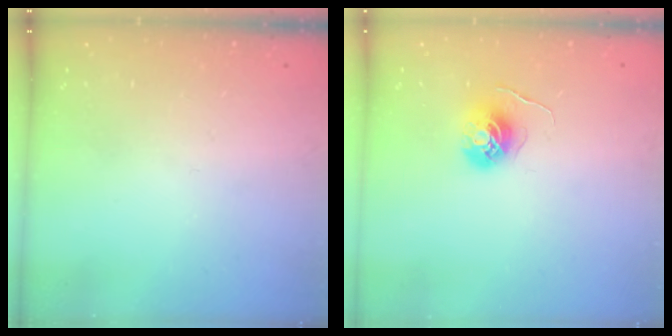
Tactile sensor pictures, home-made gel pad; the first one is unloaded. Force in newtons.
{"total": 5.9, "press": 5.9, "slide": 0.3}